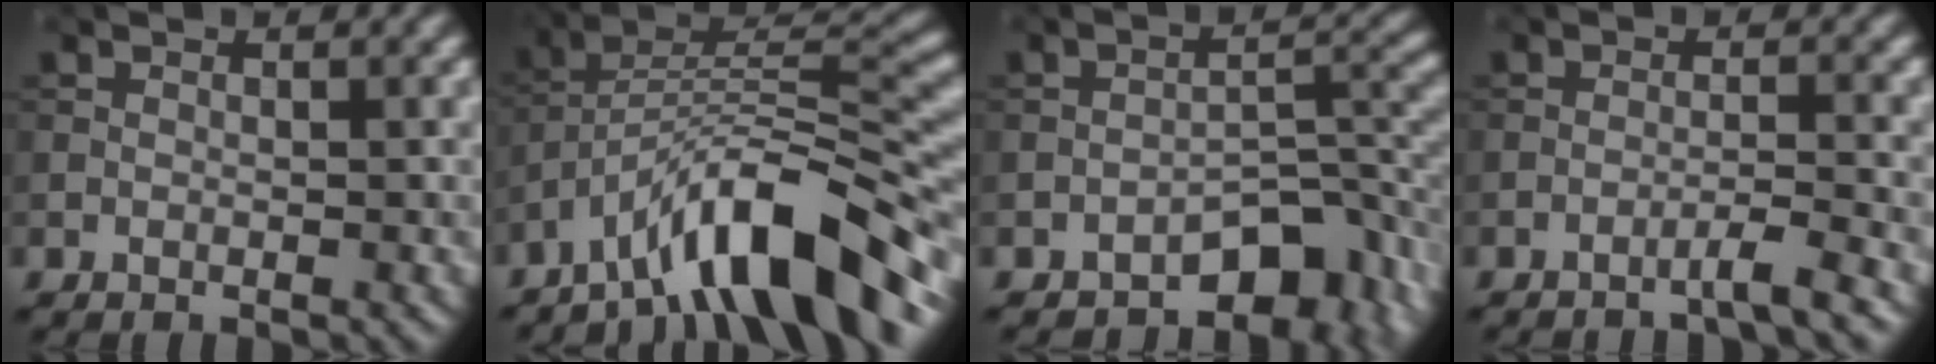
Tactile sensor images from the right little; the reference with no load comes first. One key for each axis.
{"total": 10.5, "fx": -7.5, "fy": 2.2, "fz": 7.0, "tx": -0.096, "ty": 0.020, "tz": -0.134}
{"total": 7.3, "fx": -4.7, "fy": 3.2, "fz": 4.5, "tx": -0.040, "ty": 0.006, "tz": -0.074}
{"total": 2.3, "fx": -1.7, "fy": 0.1, "fz": 1.6, "tx": -0.013, "ty": 0.008, "tz": -0.042}